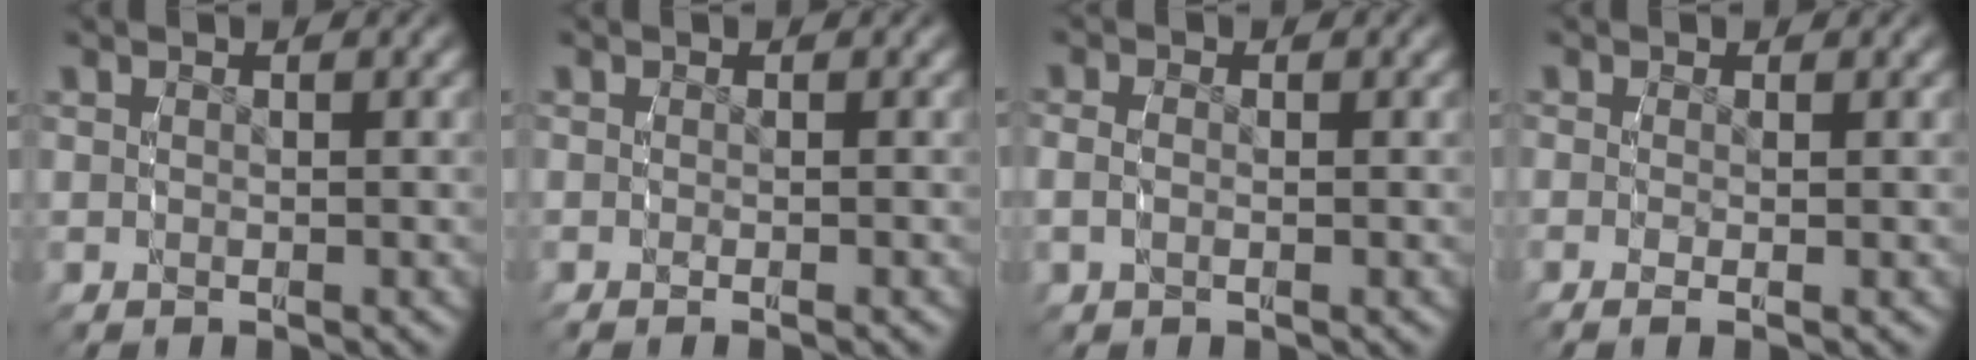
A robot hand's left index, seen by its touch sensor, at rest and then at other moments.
{"total": 0.8, "force": [-0.7, -0.2, 0.4], "torque": [-0.005, 0.000, -0.011]}
{"total": 1.5, "force": [-0.2, 1.0, 1.1], "torque": [-0.035, -0.005, -0.001]}
{"total": 1.5, "force": [-0.7, 0.0, 1.3], "torque": [-0.035, -0.011, -0.007]}